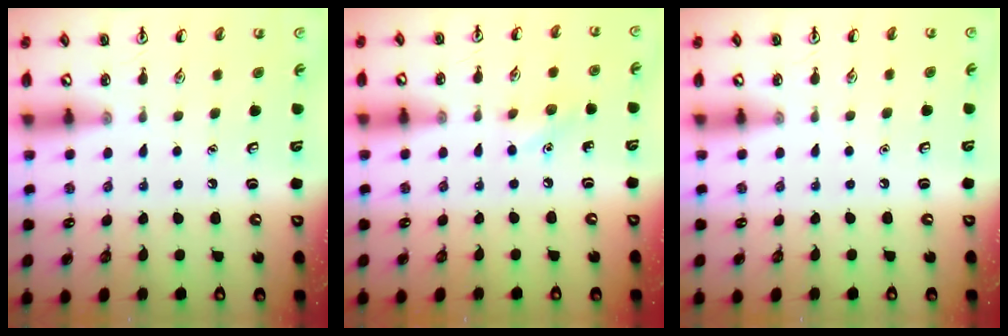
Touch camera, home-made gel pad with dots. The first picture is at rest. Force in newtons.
{"total": 6.3, "press": 6.0, "slide": 2.0}
{"total": 0.0}